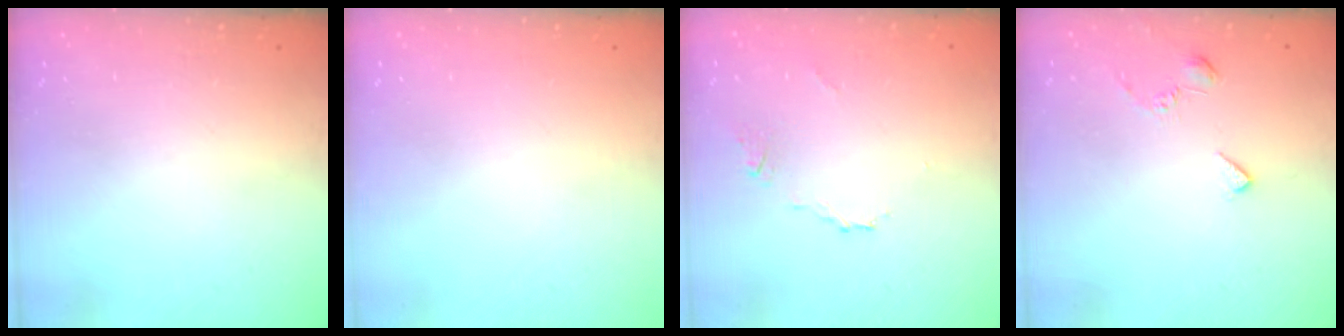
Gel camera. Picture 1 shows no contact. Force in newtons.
{"total": 0.0}
{"total": 2.7, "press": 2.6, "slide": 0.5}
{"total": 3.0, "press": 2.9, "slide": 0.7}